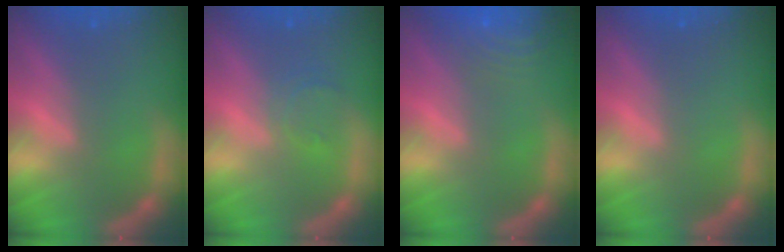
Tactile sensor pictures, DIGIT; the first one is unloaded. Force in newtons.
{"total": 2.4}
{"total": 9.1}
{"total": 0.0}